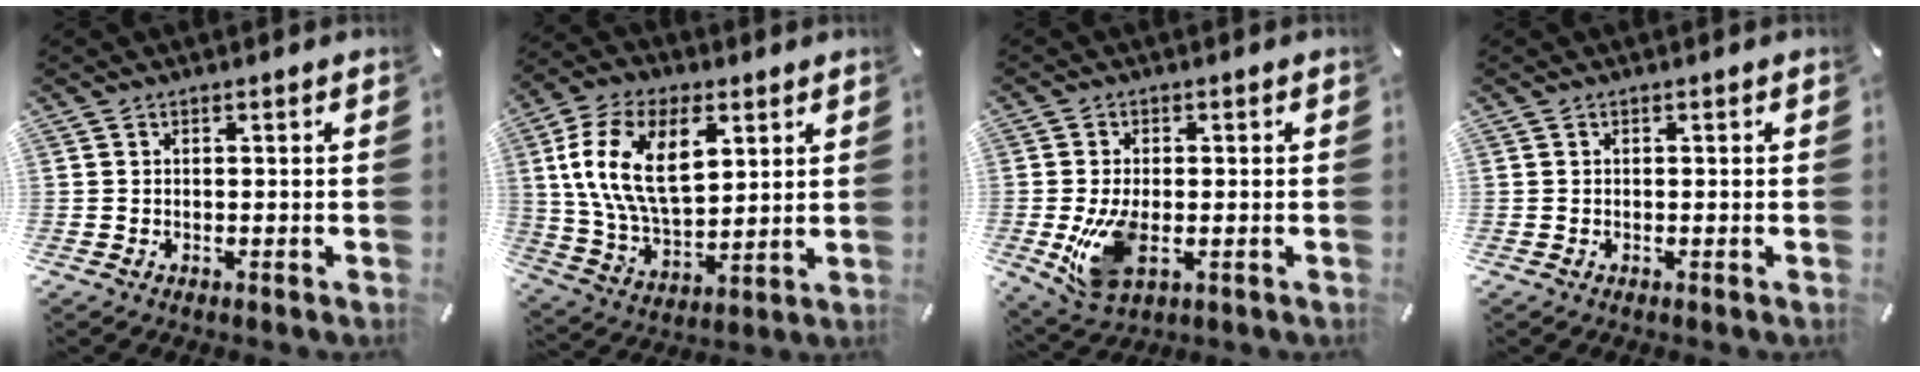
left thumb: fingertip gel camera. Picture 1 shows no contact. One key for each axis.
{"total": 17.9, "fx": 6.2, "fy": 10.4, "fz": 13.2, "tx": -0.281, "ty": -0.004, "tz": 0.108}
{"total": 9.6, "fx": -1.1, "fy": 5.5, "fz": 7.8, "tx": -0.164, "ty": -0.018, "tz": -0.019}
{"total": 0.0}